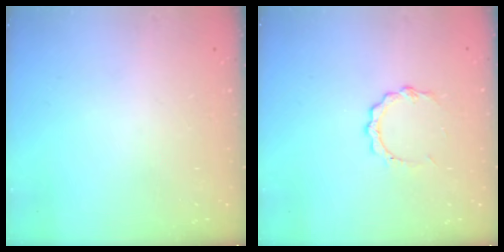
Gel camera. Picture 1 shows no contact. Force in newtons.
{"total": 5.3, "press": 5.3, "slide": 0.5}